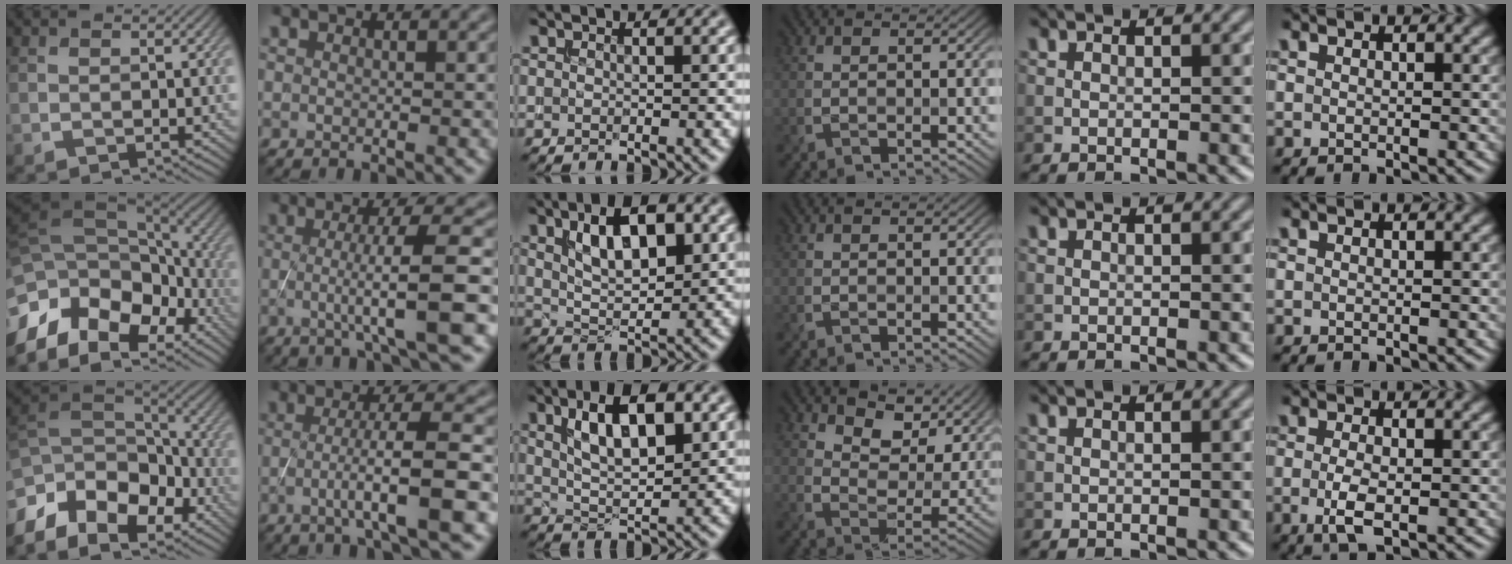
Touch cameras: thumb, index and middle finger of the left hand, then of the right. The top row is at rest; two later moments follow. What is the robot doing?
{"motion": "extract", "object": "backpack"}